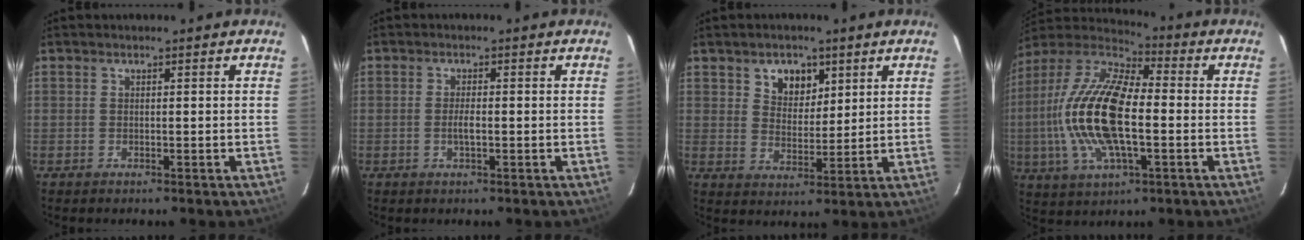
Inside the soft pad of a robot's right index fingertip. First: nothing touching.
{"total": 1.9, "force": [-0.4, 0.7, 1.7], "torque": [-0.033, -0.002, -0.007]}
{"total": 6.4, "force": [3.3, 4.6, 2.9], "torque": [-0.040, 0.007, 0.062]}
{"total": 20.5, "force": [-1.9, 8.4, 18.6], "torque": [-0.382, 0.001, -0.045]}